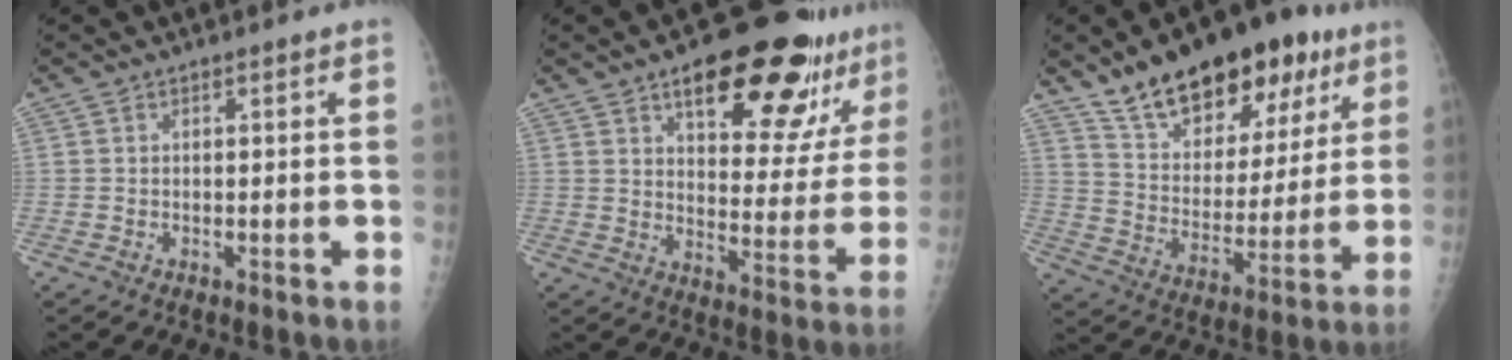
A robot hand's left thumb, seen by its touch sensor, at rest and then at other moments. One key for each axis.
{"total": 21.7, "fx": 14.1, "fy": 8.3, "fz": 14.3, "tx": -0.146, "ty": -0.058, "tz": 0.195}
{"total": 23.4, "fx": 15.2, "fy": 11.7, "fz": 13.5, "tx": -0.168, "ty": -0.043, "tz": 0.244}